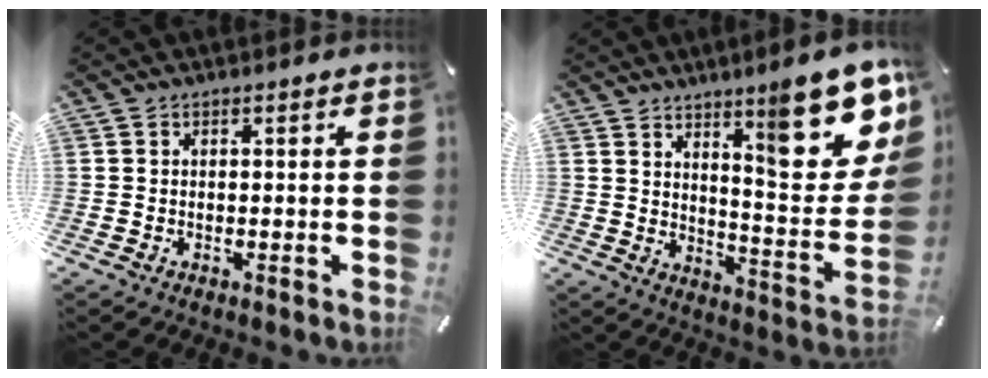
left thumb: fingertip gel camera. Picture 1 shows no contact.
{"total": 19.4, "force": [11.8, 6.2, 14.1], "torque": [-0.178, -0.091, 0.186]}